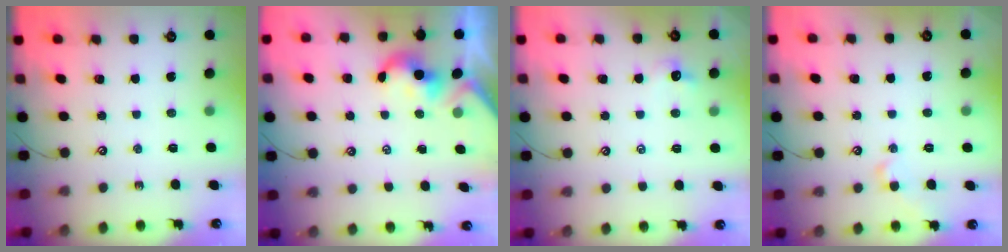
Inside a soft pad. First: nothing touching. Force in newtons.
{"total": 1.0, "press": 0.9, "slide": 0.5}
{"total": 0.9, "press": 0.6, "slide": 0.6}
{"total": 1.3, "press": 1.0, "slide": 0.8}